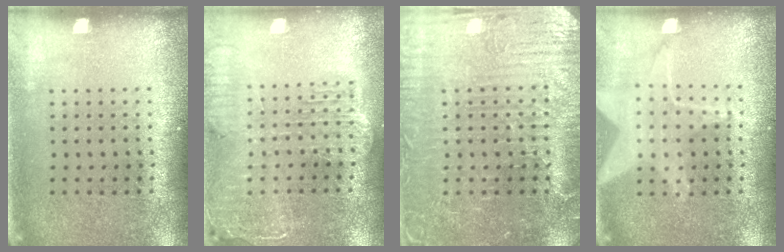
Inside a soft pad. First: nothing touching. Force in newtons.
{"total": 2.2, "press": 2.0, "slide": 1.0}
{"total": 4.1, "press": 3.9, "slide": 1.0}
{"total": 1.5, "press": 1.4, "slide": 0.5}